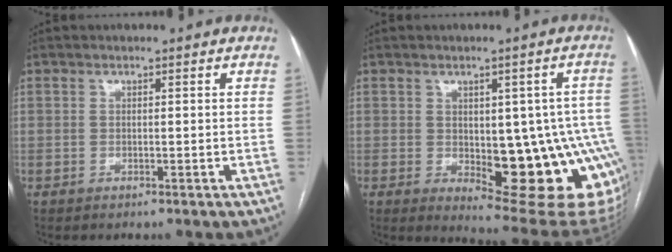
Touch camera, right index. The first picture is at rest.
{"total": 16.9, "force": [-3.4, 6.2, 15.4], "torque": [-0.122, 0.013, -0.018]}